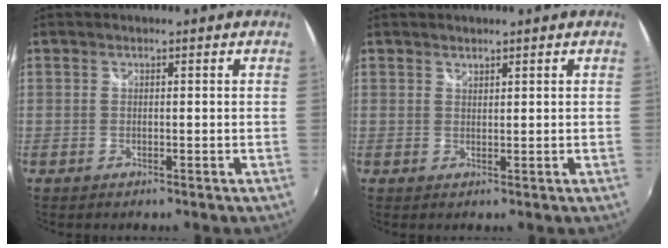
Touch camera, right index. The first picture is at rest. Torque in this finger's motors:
{"motor_torque": [-0.13, -0.03, -0.08, -0.01]}